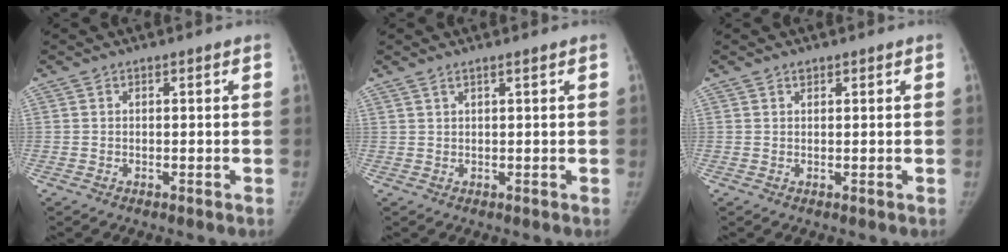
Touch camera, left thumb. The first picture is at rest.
{"total": 1.2, "force": [0.9, 0.2, 0.7], "torque": [-0.014, 0.001, 0.020]}
{"total": 0.8, "force": [0.5, 0.6, 0.2], "torque": [0.005, -0.003, 0.006]}